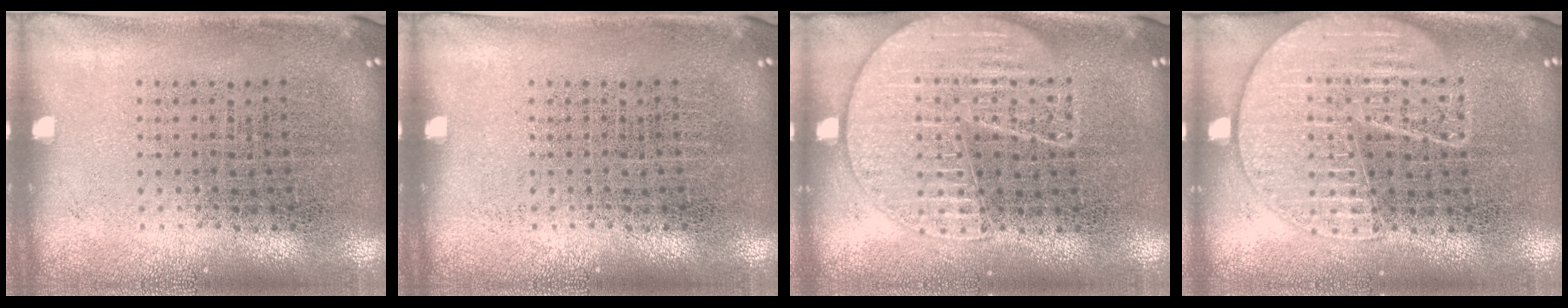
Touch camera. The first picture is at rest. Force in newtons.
{"total": 0.0}
{"total": 1.6, "press": 1.6, "slide": 0.1}
{"total": 1.6, "press": 1.6, "slide": 0.1}